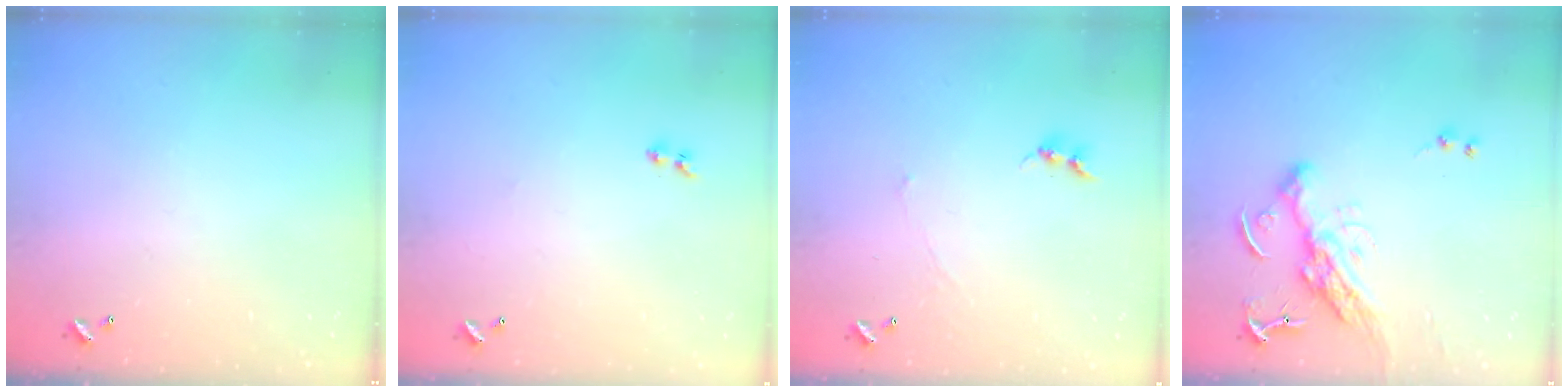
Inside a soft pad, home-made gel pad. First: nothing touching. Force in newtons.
{"total": 2.0, "press": 1.7, "slide": 1.0}
{"total": 1.0, "press": 0.8, "slide": 0.6}
{"total": 12.7, "press": 12.6, "slide": 1.7}